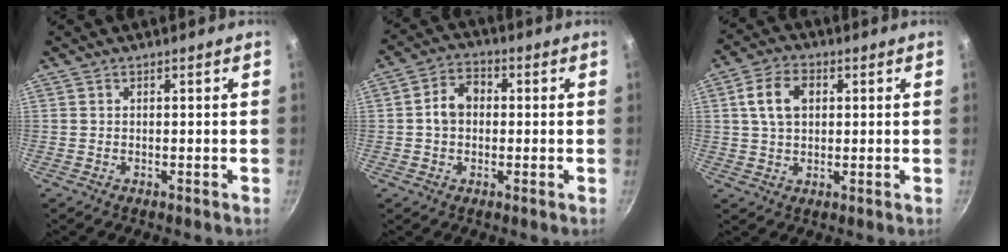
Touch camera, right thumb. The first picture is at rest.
{"total": 6.4, "force": [0.3, 5.0, 4.0], "torque": [-0.047, 0.019, -0.005]}
{"total": 7.9, "force": [1.9, 5.4, 5.5], "torque": [-0.087, 0.009, 0.031]}